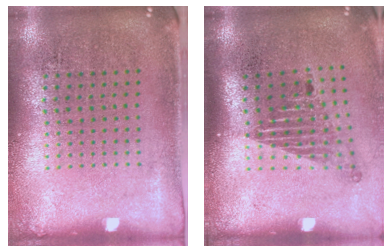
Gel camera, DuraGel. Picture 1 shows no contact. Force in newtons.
{"total": 1.7, "press": 1.1, "slide": 1.2}